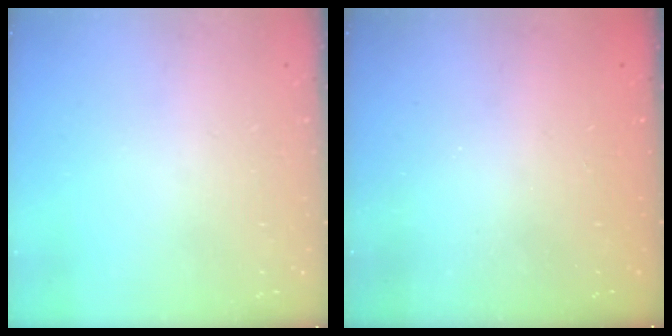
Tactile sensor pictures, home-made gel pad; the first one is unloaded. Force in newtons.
{"total": 2.6, "press": 2.5, "slide": 0.8}